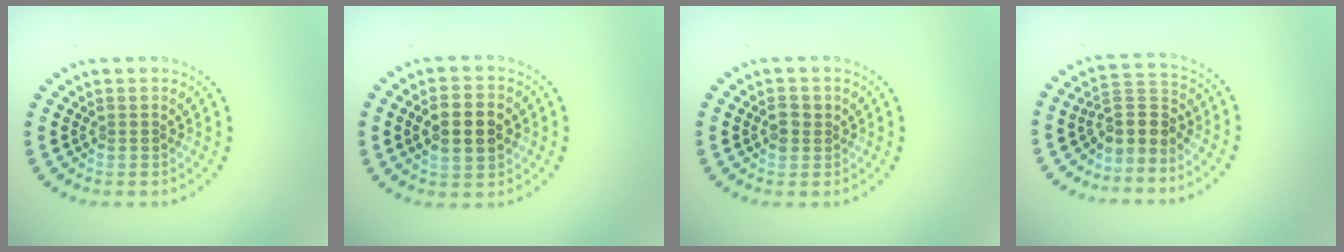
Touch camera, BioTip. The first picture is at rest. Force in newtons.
{"total": 4.9, "press": 4.8, "slide": 0.2}
{"total": 1.7, "press": 1.6, "slide": 0.3}
{"total": 3.0, "press": 2.3, "slide": 1.9}